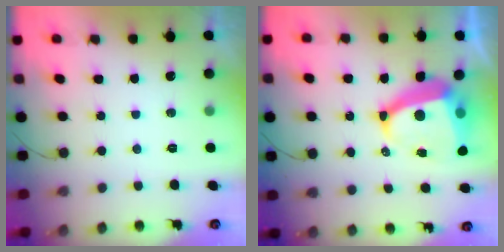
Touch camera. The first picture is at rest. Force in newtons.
{"total": 13.1, "press": 13.0, "slide": 1.7}